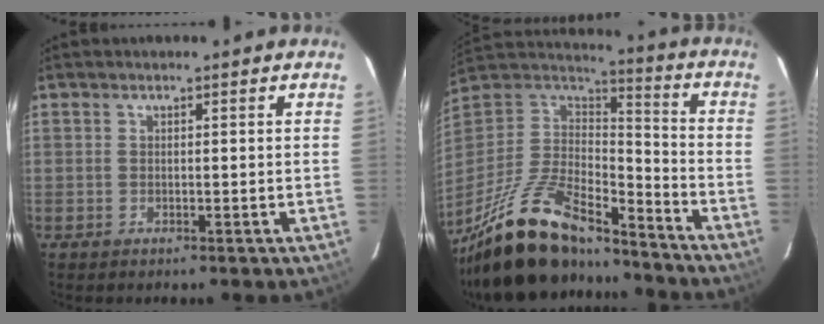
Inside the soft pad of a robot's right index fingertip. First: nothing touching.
{"total": 26.4, "force": [-19.9, 8.9, 15.0], "torque": [-0.305, -0.025, -0.337]}